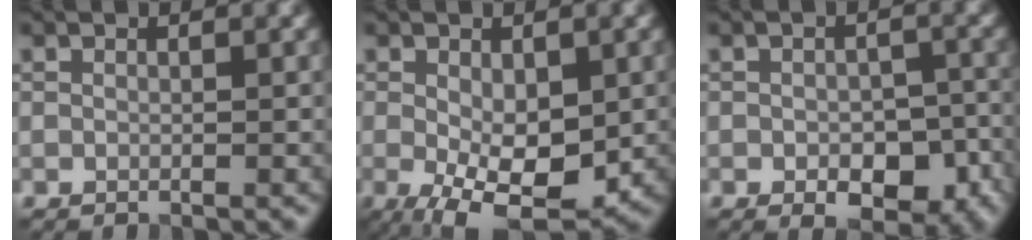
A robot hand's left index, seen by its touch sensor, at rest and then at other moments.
{"total": 8.5, "force": [-2.0, 4.2, 7.1], "torque": [-0.133, -0.026, -0.021]}
{"total": 6.2, "force": [-2.4, 3.3, 4.7], "torque": [-0.055, -0.008, -0.030]}